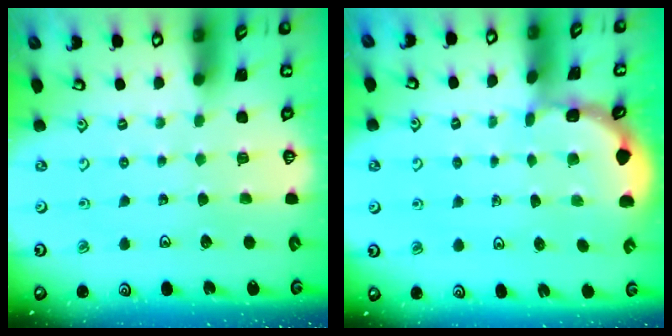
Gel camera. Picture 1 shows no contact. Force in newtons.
{"total": 1.7, "press": 1.7, "slide": 0.1}